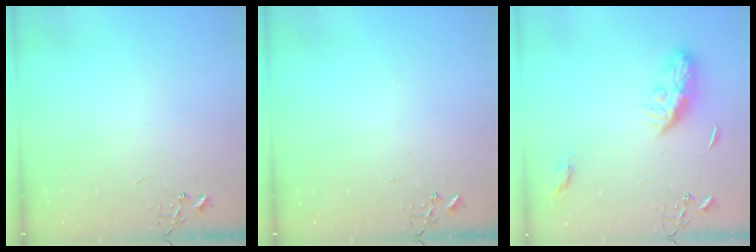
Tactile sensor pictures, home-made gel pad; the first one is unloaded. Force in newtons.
{"total": 0.0}
{"total": 9.6, "press": 9.6, "slide": 0.1}